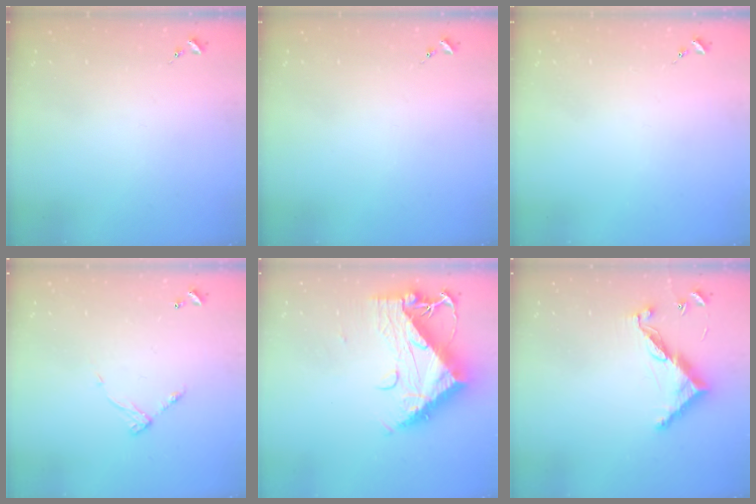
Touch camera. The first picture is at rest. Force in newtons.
{"total": 0.0}
{"total": 0.0}
{"total": 7.1, "press": 7.1, "slide": 0.5}
{"total": 15.6, "press": 15.5, "slide": 1.5}
{"total": 10.9, "press": 10.9, "slide": 0.4}